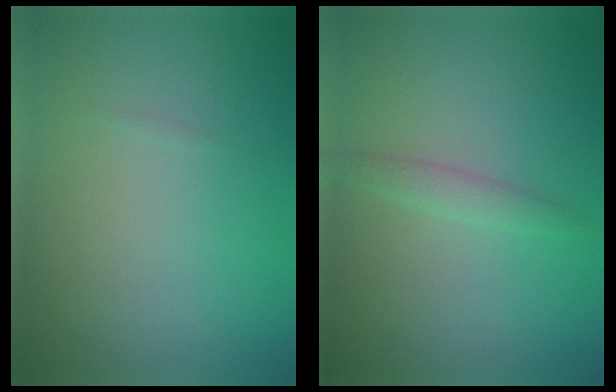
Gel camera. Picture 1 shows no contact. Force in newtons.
{"total": 1.4, "press": 1.4, "slide": 0.1}